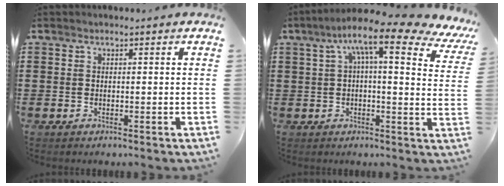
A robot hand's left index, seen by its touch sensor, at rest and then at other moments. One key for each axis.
{"total": 10.5, "fx": 6.5, "fy": 1.7, "fz": 8.0, "tx": -0.143, "ty": -0.032, "tz": 0.100}